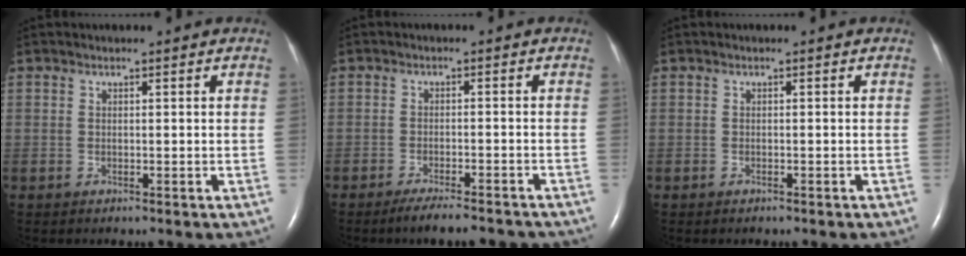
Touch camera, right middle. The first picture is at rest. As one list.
[{"total": 9.3, "force": [-8.3, 1.4, 4.1], "torque": [-0.054, -0.006, -0.114]}, {"total": 0.5, "force": [-0.4, 0.2, 0.3], "torque": [-0.013, -0.001, -0.005]}]